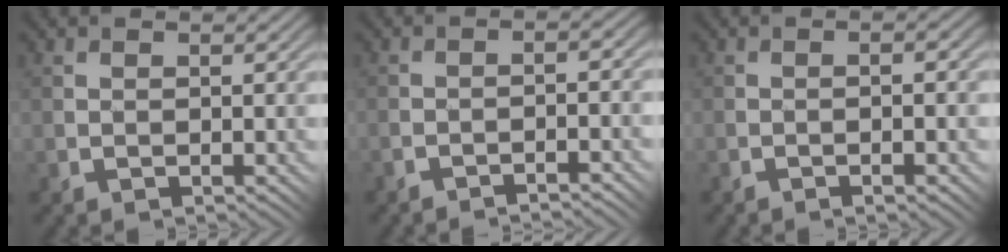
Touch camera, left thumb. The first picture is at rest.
{"total": 2.6, "force": [-2.3, -0.1, 1.3], "torque": [-0.020, 0.011, -0.045]}
{"total": 4.3, "force": [-1.8, 0.9, 3.8], "torque": [-0.048, 0.002, -0.019]}